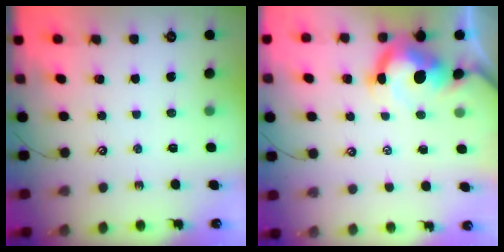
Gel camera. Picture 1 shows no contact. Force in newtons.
{"total": 8.1, "press": 8.0, "slide": 1.4}